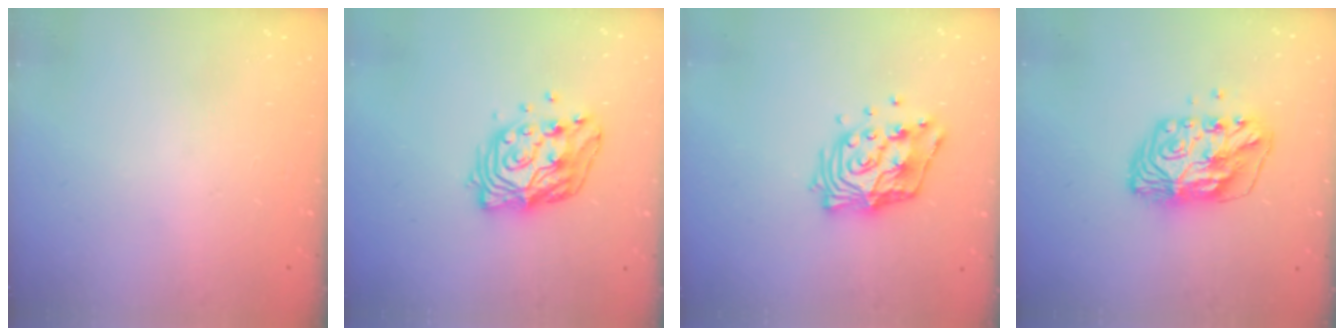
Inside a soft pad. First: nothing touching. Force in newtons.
{"total": 14.0, "press": 13.9, "slide": 1.7}
{"total": 13.7, "press": 13.6, "slide": 1.5}
{"total": 11.3, "press": 11.2, "slide": 1.6}